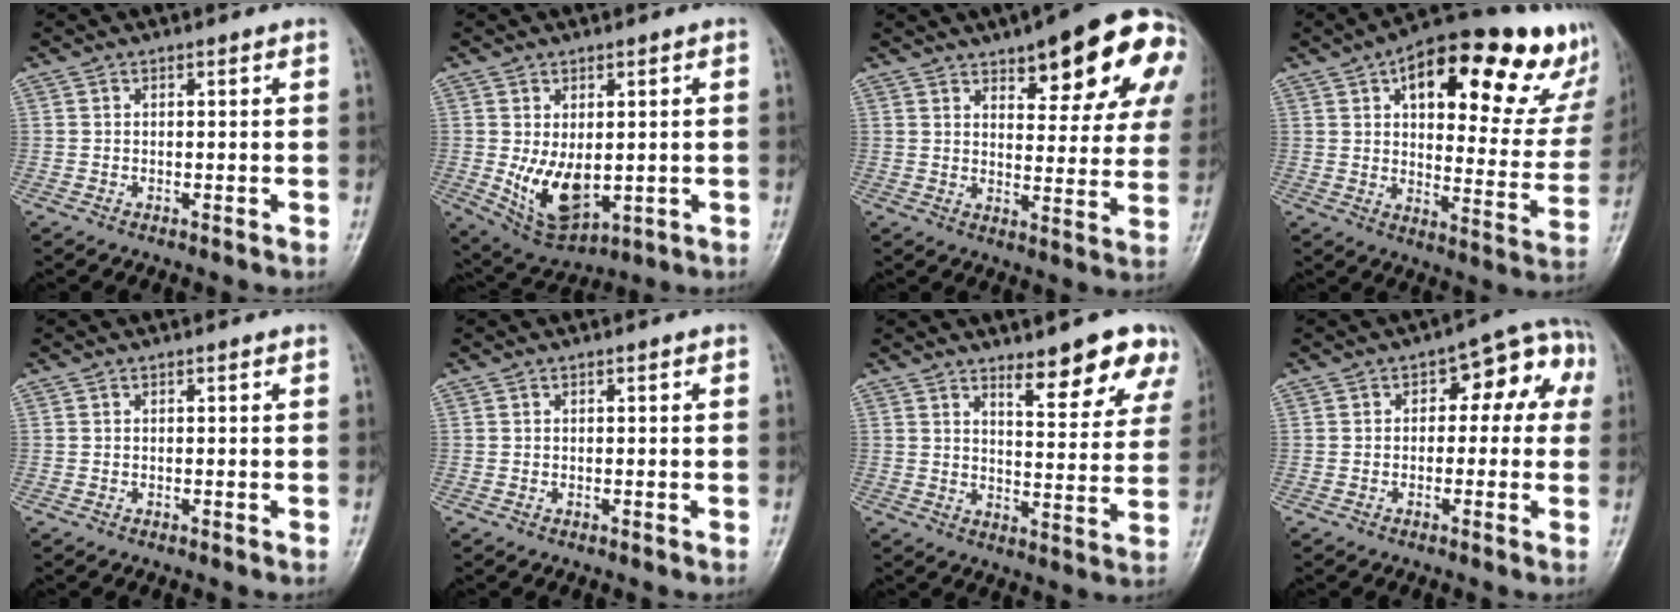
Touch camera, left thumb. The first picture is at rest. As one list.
[{"total": 9.9, "force": [-0.7, 5.8, 8.1], "torque": [-0.127, -0.013, 0.008]}, {"total": 20.0, "force": [10.0, 7.2, 15.8], "torque": [-0.170, -0.021, 0.129]}, {"total": 28.0, "force": [15.5, 11.3, 20.5], "torque": [-0.235, -0.026, 0.210]}, {"total": 0.0}, {"total": 0.0}, {"total": 10.7, "force": [7.5, 3.2, 6.9], "torque": [-0.050, -0.050, 0.099]}, {"total": 9.3, "force": [1.2, 5.6, 7.3], "torque": [-0.045, 0.041, 0.003]}]